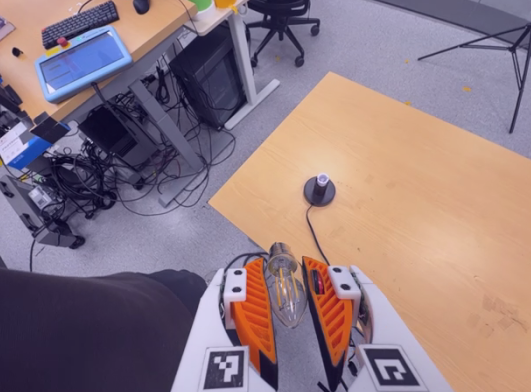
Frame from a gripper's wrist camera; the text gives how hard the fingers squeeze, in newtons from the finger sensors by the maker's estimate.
{"total": 14.3, "left": 15.5, "right": 13.2}